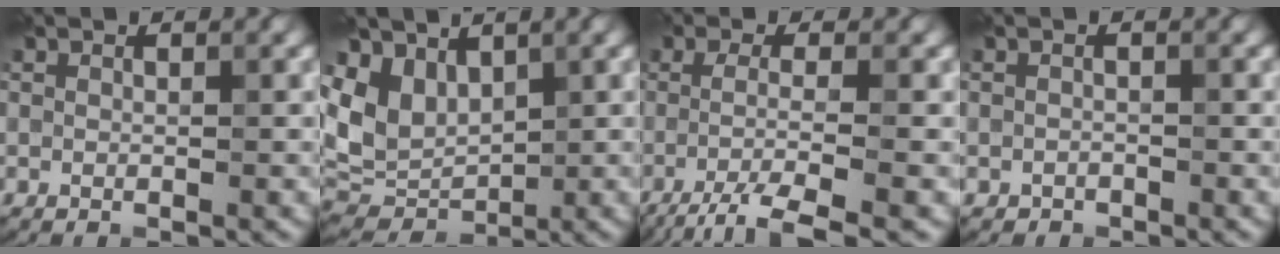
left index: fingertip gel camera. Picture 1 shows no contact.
{"total": 5.7, "force": [2.0, 4.1, 3.4], "torque": [-0.072, -0.007, 0.037]}
{"total": 4.9, "force": [-2.3, 1.0, 4.2], "torque": [-0.068, -0.005, -0.048]}
{"total": 0.8, "force": [-0.6, 0.5, 0.1], "torque": [0.000, -0.001, -0.011]}